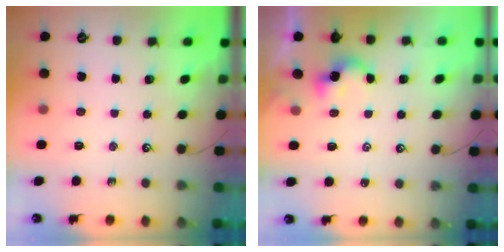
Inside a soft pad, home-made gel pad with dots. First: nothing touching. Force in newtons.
{"total": 0.9, "press": 0.8, "slide": 0.4}